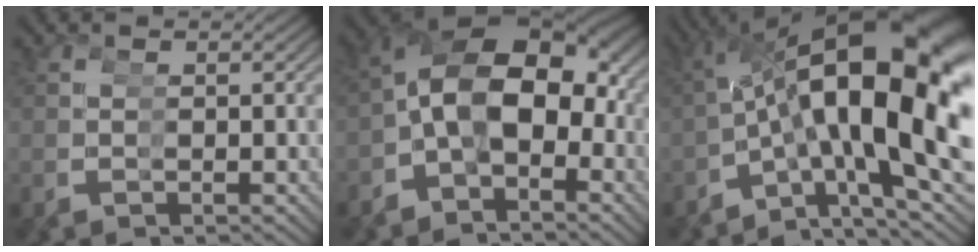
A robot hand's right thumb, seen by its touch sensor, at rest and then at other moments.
{"total": 12.7, "force": [-0.5, 9.8, 8.0], "torque": [-0.149, -0.006, -0.008]}
{"total": 16.9, "force": [0.3, 9.1, 14.2], "torque": [-0.214, -0.008, 0.016]}